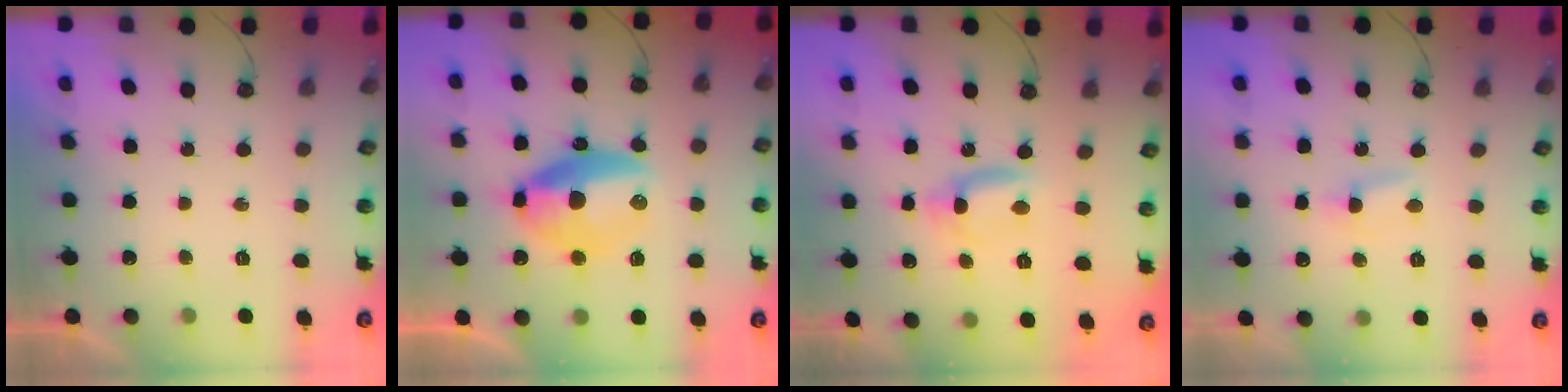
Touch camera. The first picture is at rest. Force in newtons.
{"total": 13.5, "press": 13.4, "slide": 1.8}
{"total": 6.6, "press": 5.8, "slide": 3.2}
{"total": 4.5, "press": 4.5, "slide": 0.4}